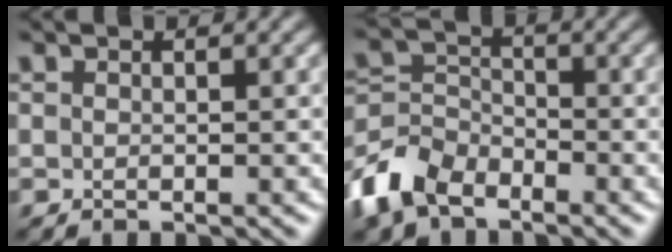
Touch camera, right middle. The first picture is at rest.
{"total": 6.2, "force": [-4.2, 3.6, 2.8], "torque": [-0.066, 0.000, -0.098]}